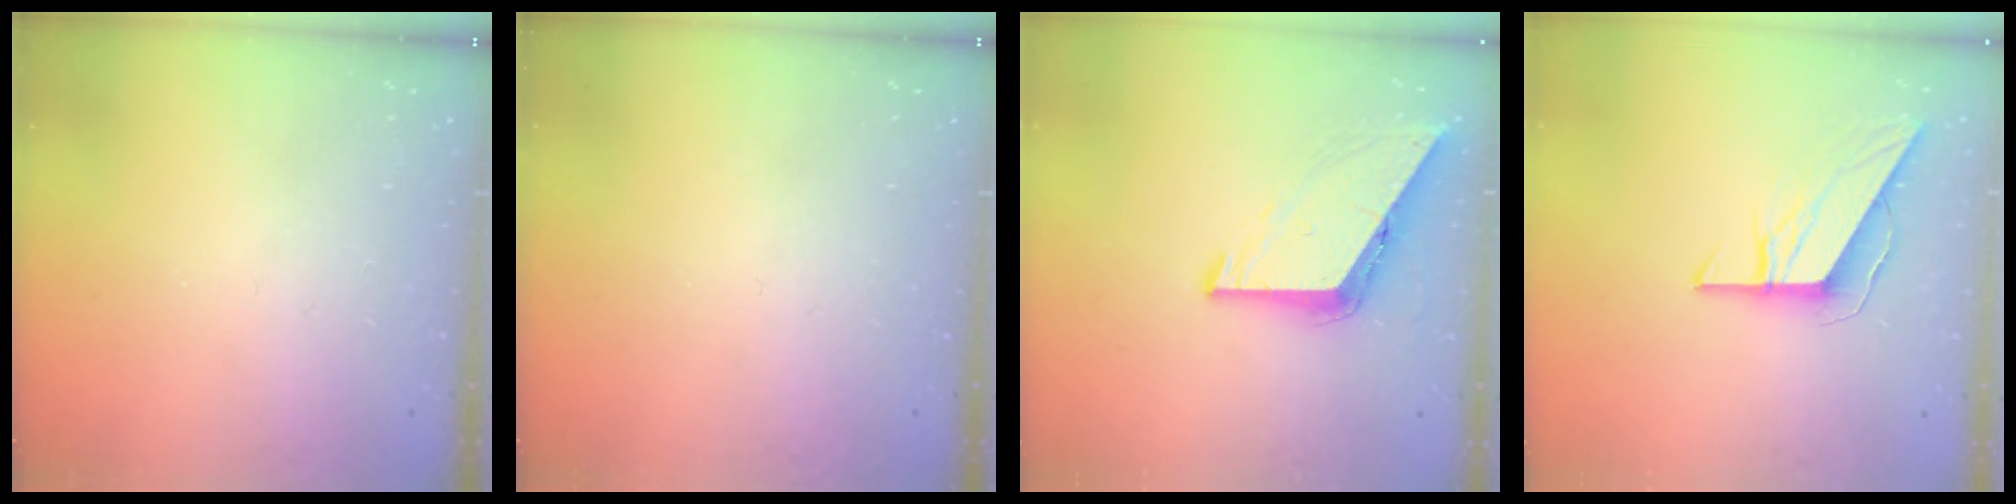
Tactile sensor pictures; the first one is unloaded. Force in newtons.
{"total": 0.0}
{"total": 6.8, "press": 6.8, "slide": 0.4}
{"total": 8.0, "press": 8.0, "slide": 0.5}